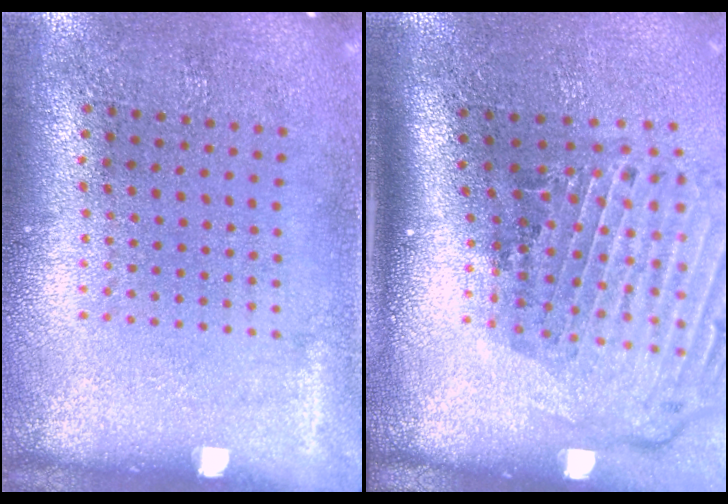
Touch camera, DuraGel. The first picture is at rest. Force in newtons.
{"total": 3.0, "press": 2.1, "slide": 2.2}